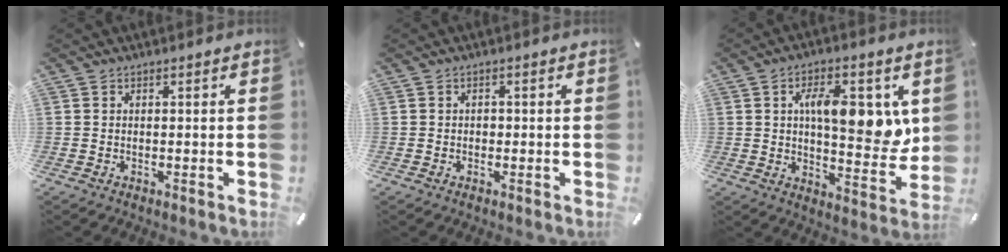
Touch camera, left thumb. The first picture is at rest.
{"total": 0.9, "force": [-0.1, 0.9, 0.3], "torque": [-0.006, 0.005, -0.004]}
{"total": 13.6, "force": [4.0, 6.1, 11.5], "torque": [-0.148, -0.018, 0.062]}